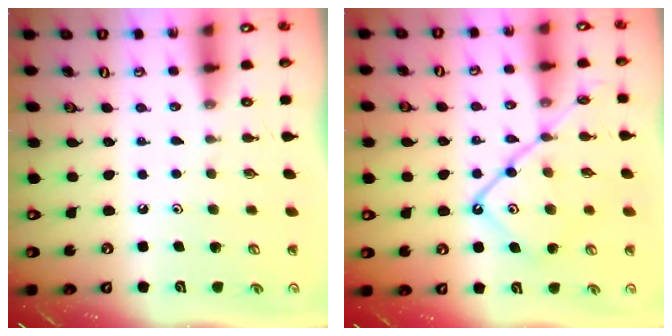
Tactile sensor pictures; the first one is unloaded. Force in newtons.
{"total": 15.3, "press": 15.2, "slide": 1.5}